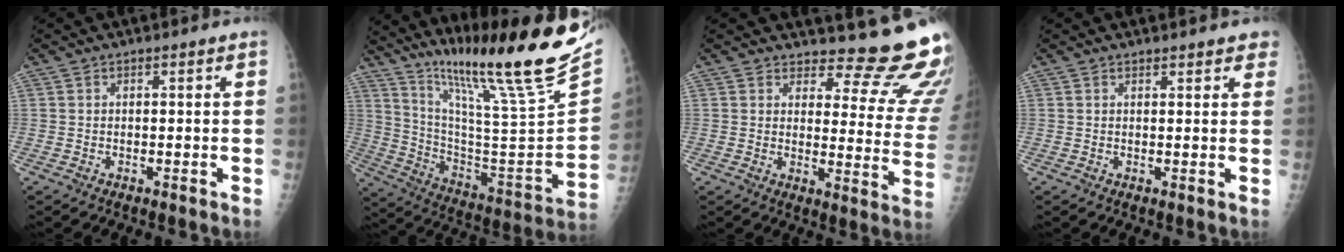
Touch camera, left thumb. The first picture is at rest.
{"total": 29.0, "force": [22.8, 0.8, 17.8], "torque": [-0.267, -0.140, 0.360]}
{"total": 15.6, "force": [14.7, 3.4, 4.1], "torque": [-0.006, -0.163, 0.156]}
{"total": 3.0, "force": [2.5, 1.2, 1.2], "torque": [0.014, -0.003, 0.022]}